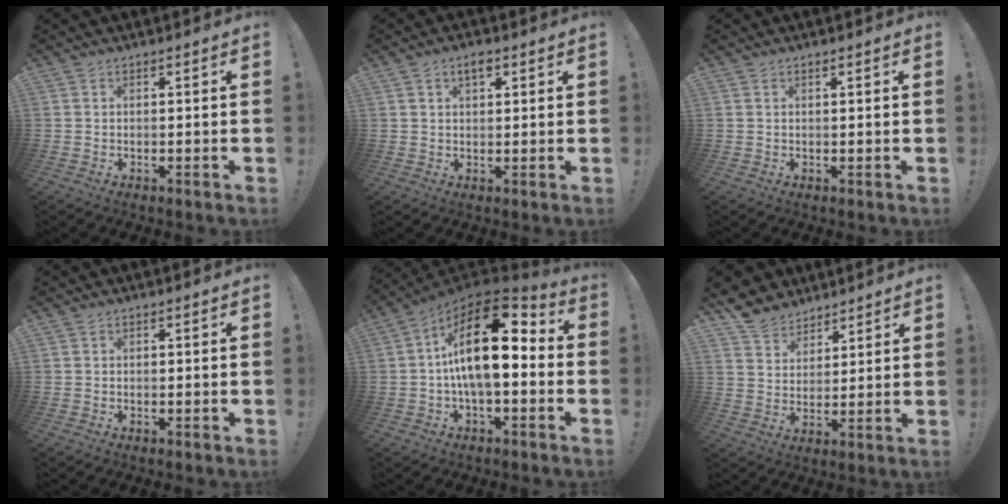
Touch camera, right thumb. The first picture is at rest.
{"total": 3.2, "force": [1.7, 1.7, 2.2], "torque": [-0.035, 0.001, 0.028]}
{"total": 0.7, "force": [0.3, -0.4, 0.6], "torque": [-0.006, -0.002, 0.004]}
{"total": 0.0}
{"total": 21.2, "force": [3.2, 9.4, 18.7], "torque": [-0.323, -0.009, 0.053]}
{"total": 8.1, "force": [6.6, 4.8, 0.7], "torque": [-0.019, -0.049, 0.131]}